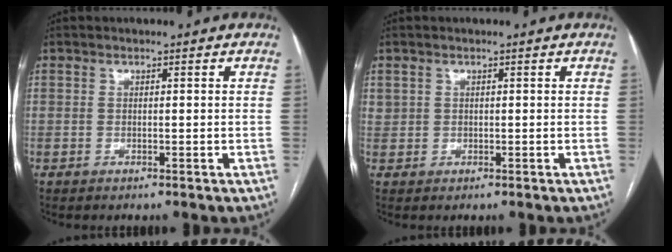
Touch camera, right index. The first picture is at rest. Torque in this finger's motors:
{"motor_torque": [0.16, 0.05, 0.04, 0.02]}